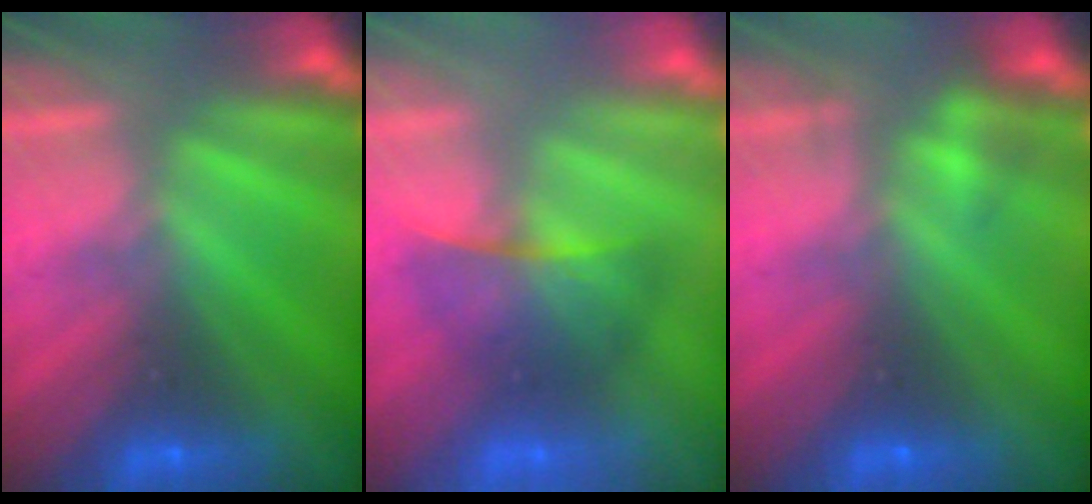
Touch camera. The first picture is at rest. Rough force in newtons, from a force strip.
{"total": 2.2}
{"total": 2.1}